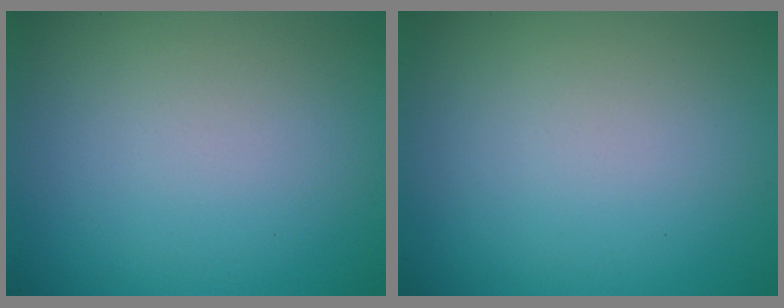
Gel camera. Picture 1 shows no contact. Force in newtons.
{"total": 0.0}